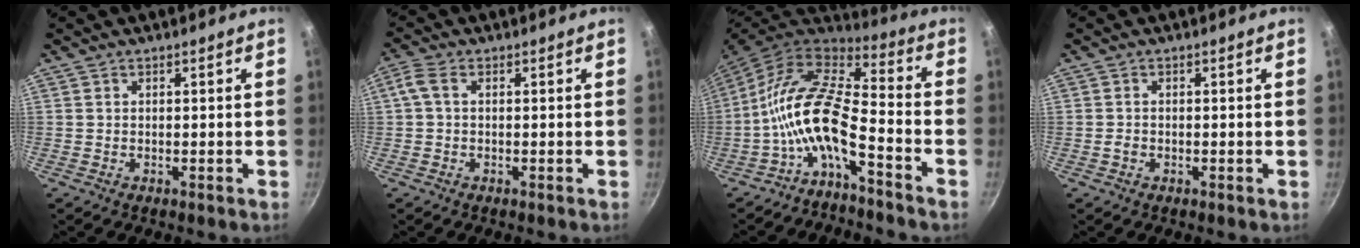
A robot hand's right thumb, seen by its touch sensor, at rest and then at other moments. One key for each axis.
{"total": 3.1, "fx": 0.3, "fy": 1.8, "fz": 2.5, "tx": -0.059, "ty": 0.012, "tz": 0.002}
{"total": 13.2, "fx": -5.5, "fy": 4.8, "fz": 11.0, "tx": -0.211, "ty": 0.064, "tz": -0.124}
{"total": 0.9, "fx": -0.4, "fy": 0.7, "fz": 0.5, "tx": -0.011, "ty": 0.003, "tz": -0.009}